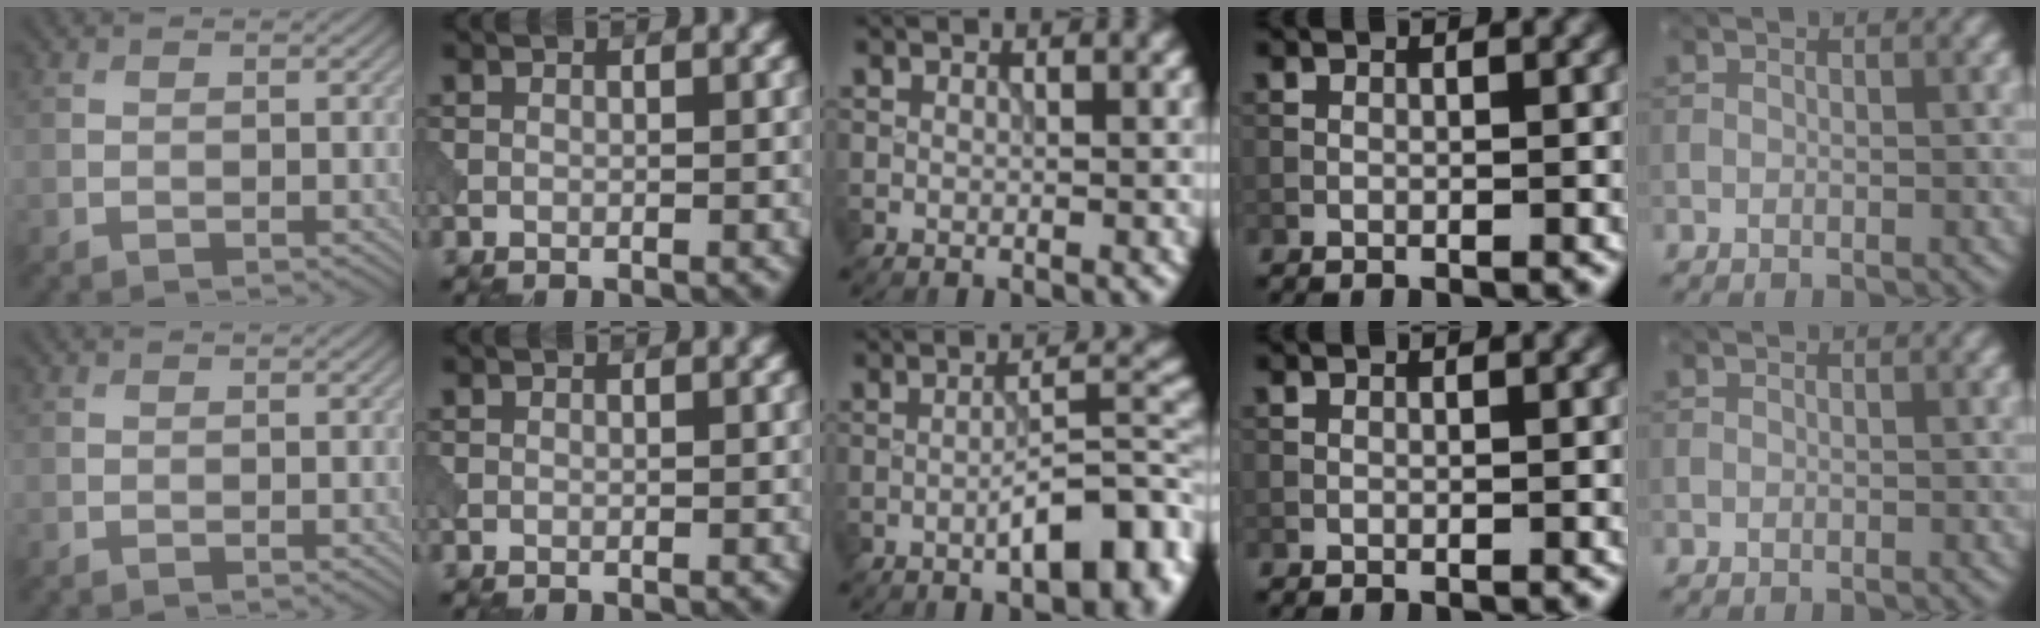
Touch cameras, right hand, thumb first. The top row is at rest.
{"middle": {"total": 7.7, "force": [-2.9, 2.4, 6.6], "torque": [-0.094, 0.008, -0.043]}}